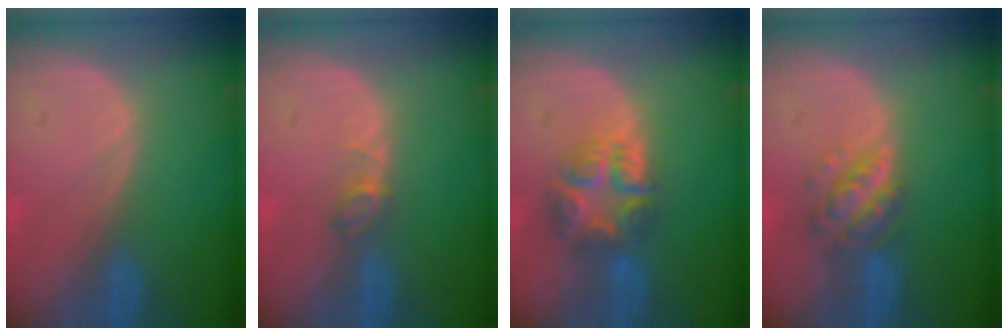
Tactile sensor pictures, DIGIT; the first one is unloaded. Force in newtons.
{"total": 2.1, "press": 2.1, "slide": 0.4}
{"total": 7.8, "press": 6.8, "slide": 3.8}
{"total": 5.8, "press": 5.3, "slide": 2.4}